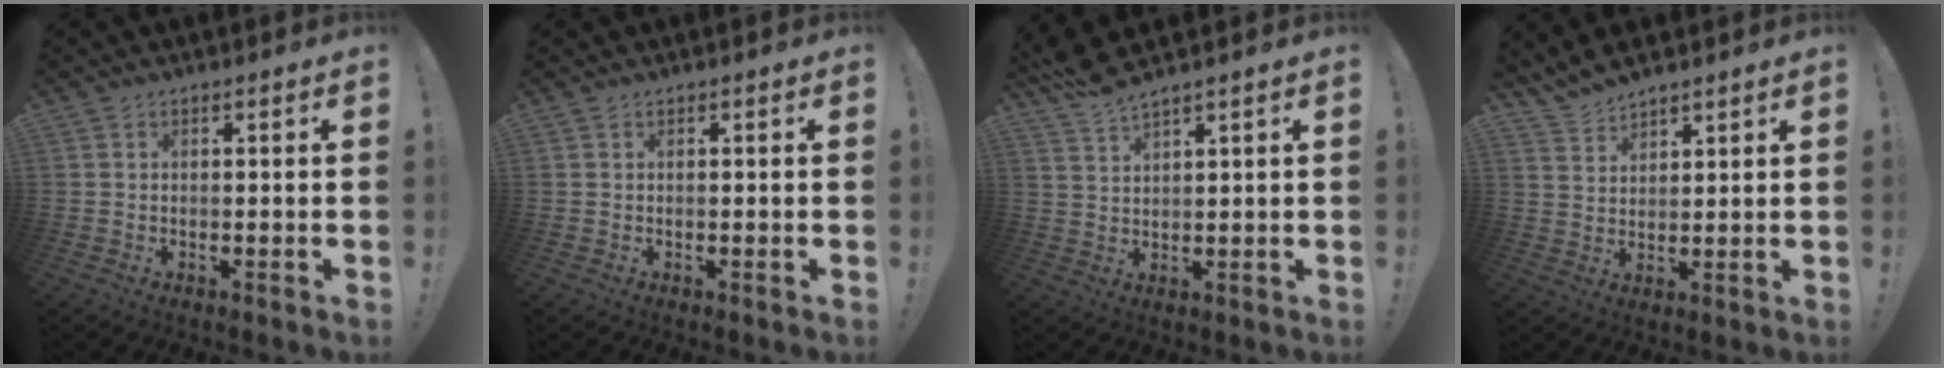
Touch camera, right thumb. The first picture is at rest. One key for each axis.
{"total": 0.0}
{"total": 4.8, "fx": 4.2, "fy": 0.1, "fz": 2.3, "tx": -0.053, "ty": -0.021, "tz": 0.078}
{"total": 5.1, "fx": 4.8, "fy": 1.3, "fz": 1.1, "tx": -0.027, "ty": -0.031, "tz": 0.092}